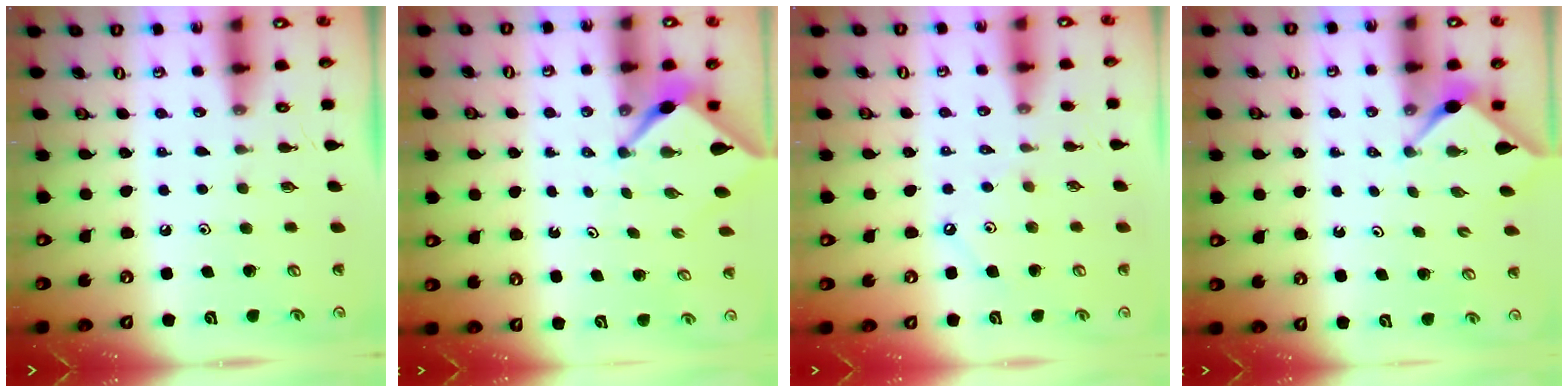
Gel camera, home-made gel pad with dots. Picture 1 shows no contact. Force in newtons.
{"total": 2.6, "press": 2.6, "slide": 0.2}
{"total": 2.9, "press": 2.9, "slide": 0.5}
{"total": 2.9, "press": 2.9, "slide": 0.2}